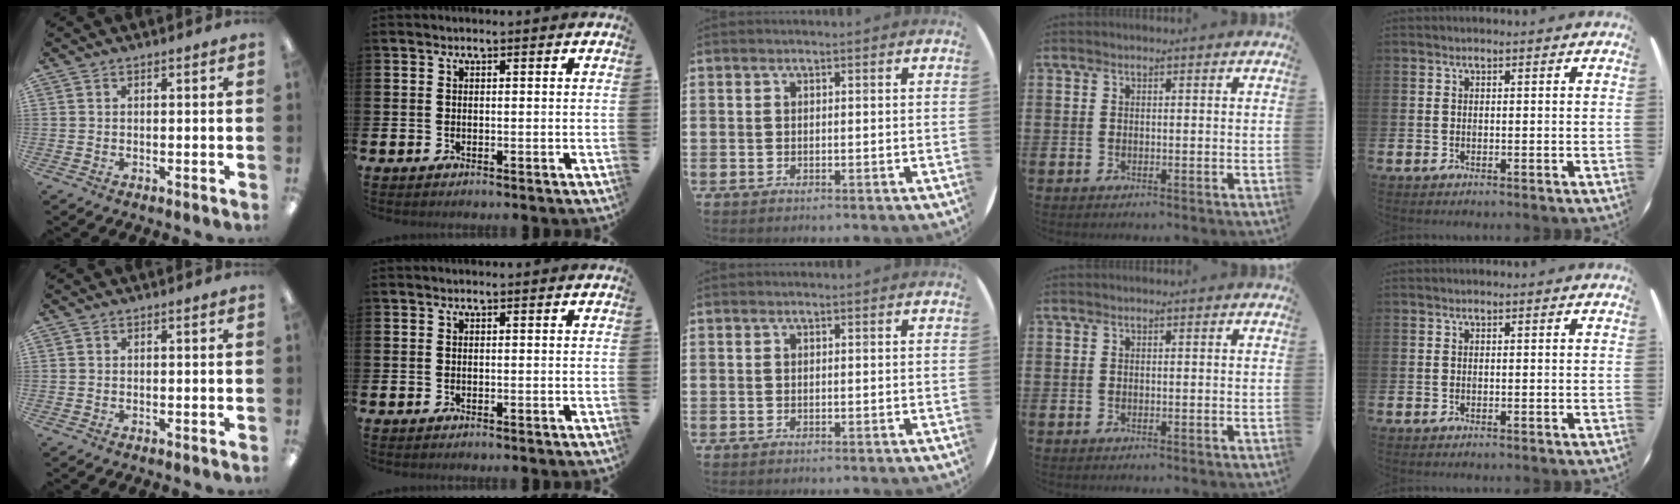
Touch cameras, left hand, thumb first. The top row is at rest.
{}